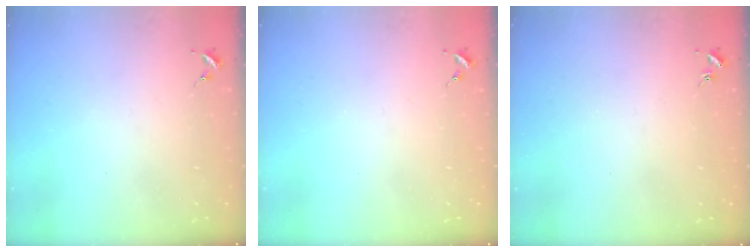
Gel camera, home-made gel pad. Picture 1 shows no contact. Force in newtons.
{"total": 0.0}
{"total": 0.9, "press": 0.9, "slide": 0.2}